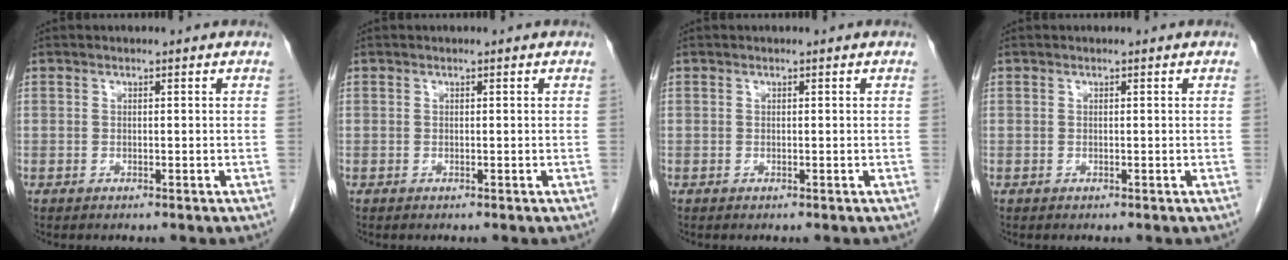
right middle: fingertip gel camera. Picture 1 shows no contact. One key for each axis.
{"total": 0.0}
{"total": 0.0}
{"total": 0.0}